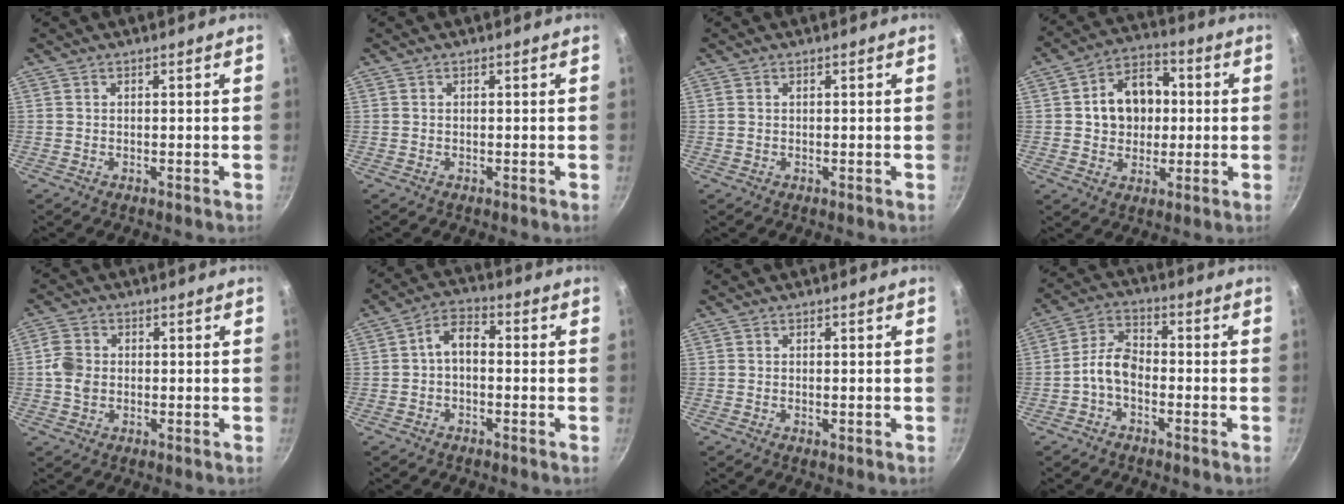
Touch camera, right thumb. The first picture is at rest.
{"total": 0.0}
{"total": 0.5, "force": [0.2, 0.4, 0.3], "torque": [-0.006, 0.002, 0.003]}
{"total": 12.1, "force": [1.1, 9.4, 7.5], "torque": [-0.081, 0.018, 0.009]}
{"total": 4.1, "force": [-0.2, 3.4, 2.3], "torque": [-0.043, 0.008, -0.011]}
{"total": 5.0, "force": [-0.5, 3.1, 4.0], "torque": [-0.068, 0.025, -0.021]}
{"total": 1.0, "force": [-0.2, 0.4, 0.8], "torque": [-0.012, 0.000, -0.004]}
{"total": 6.1, "force": [-2.3, 3.6, 4.4], "torque": [-0.081, 0.038, -0.055]}